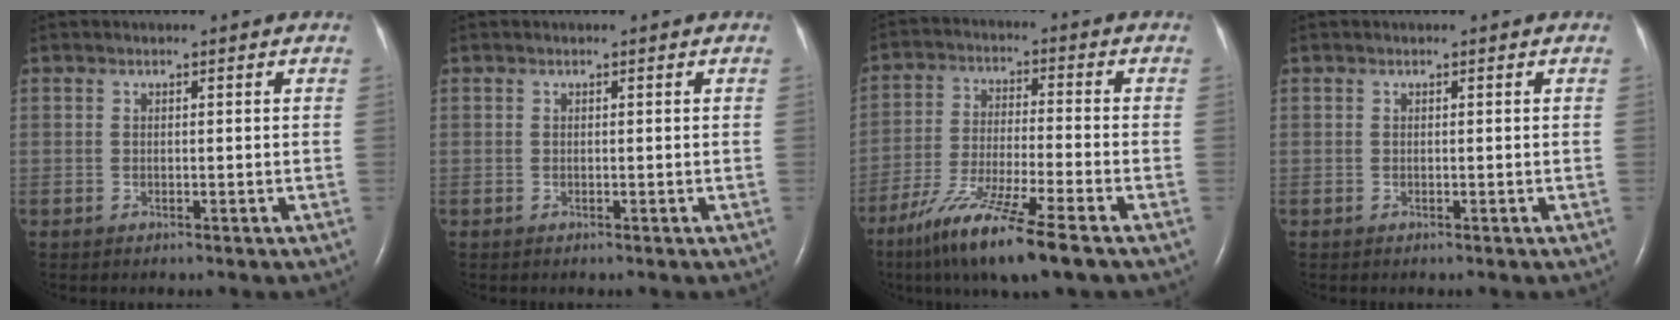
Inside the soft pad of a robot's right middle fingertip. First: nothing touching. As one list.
[{"total": 0.0}, {"total": 13.0, "force": [-8.5, 0.2, 9.8], "torque": [-0.194, -0.041, -0.154]}, {"total": 0.0}]